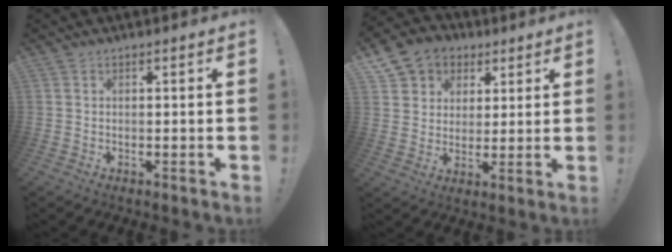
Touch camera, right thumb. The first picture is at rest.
{"total": 9.6, "force": [4.5, 8.1, 2.3], "torque": [-0.027, -0.029, 0.093]}